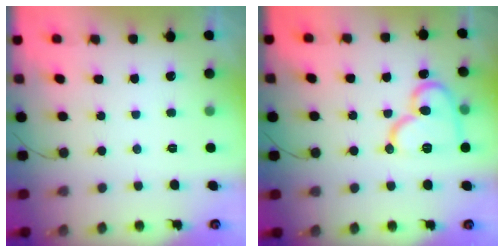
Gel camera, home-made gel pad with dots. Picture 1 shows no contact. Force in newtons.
{"total": 14.0, "press": 13.9, "slide": 1.7}